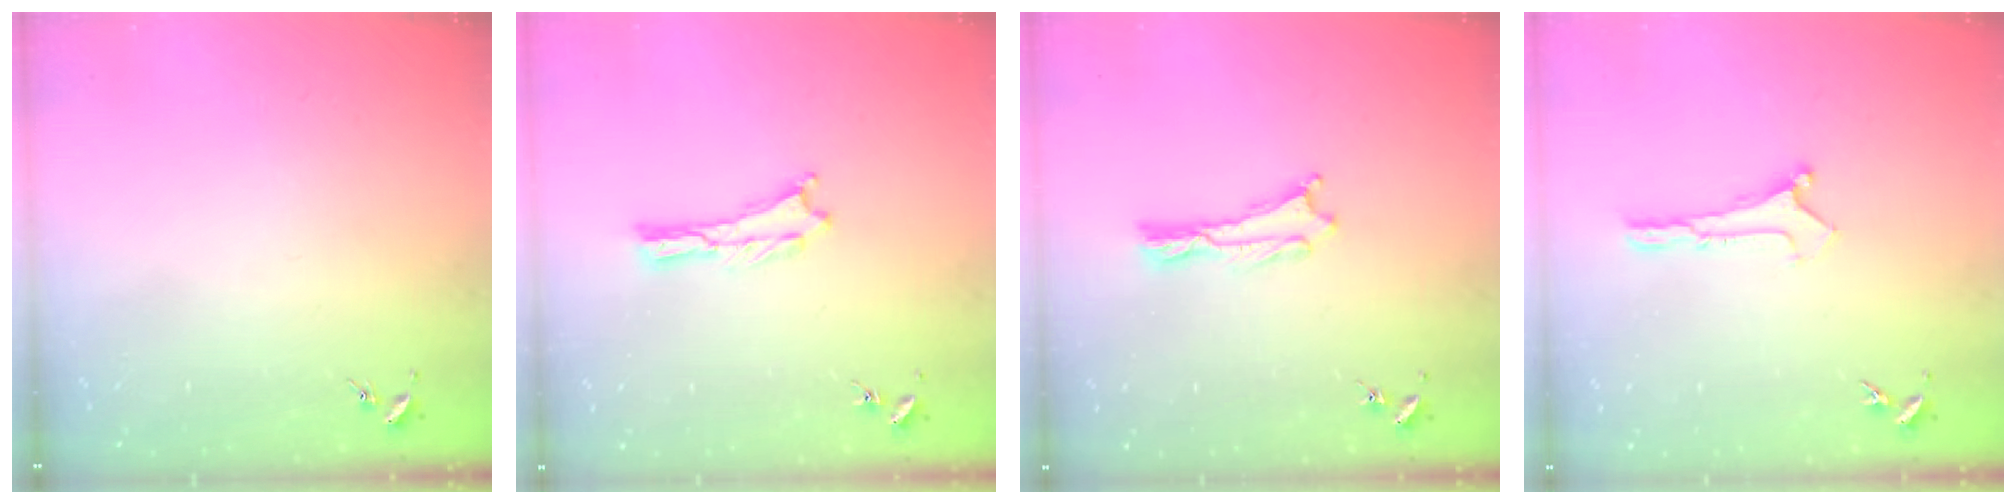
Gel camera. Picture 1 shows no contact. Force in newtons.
{"total": 0.0}
{"total": 0.0}
{"total": 0.0}